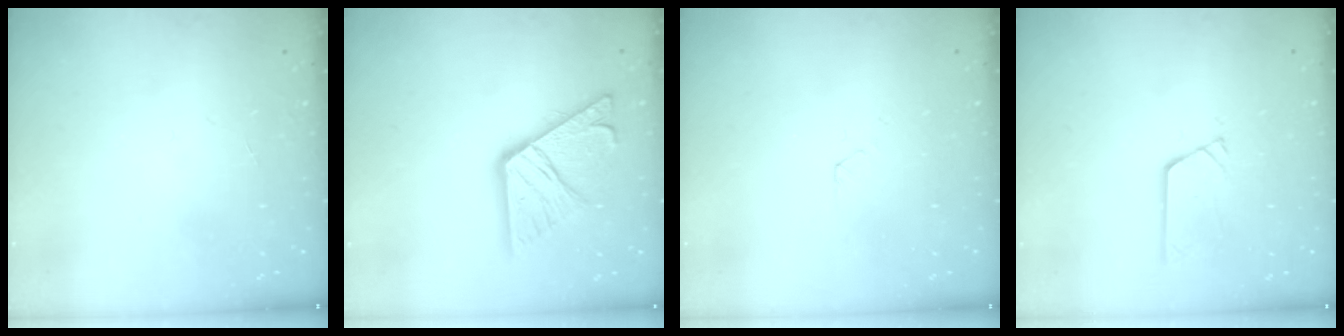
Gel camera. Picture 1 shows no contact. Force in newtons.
{"total": 16.9, "press": 16.8, "slide": 1.9}
{"total": 2.2, "press": 2.2, "slide": 0.3}
{"total": 3.2, "press": 3.2, "slide": 0.3}